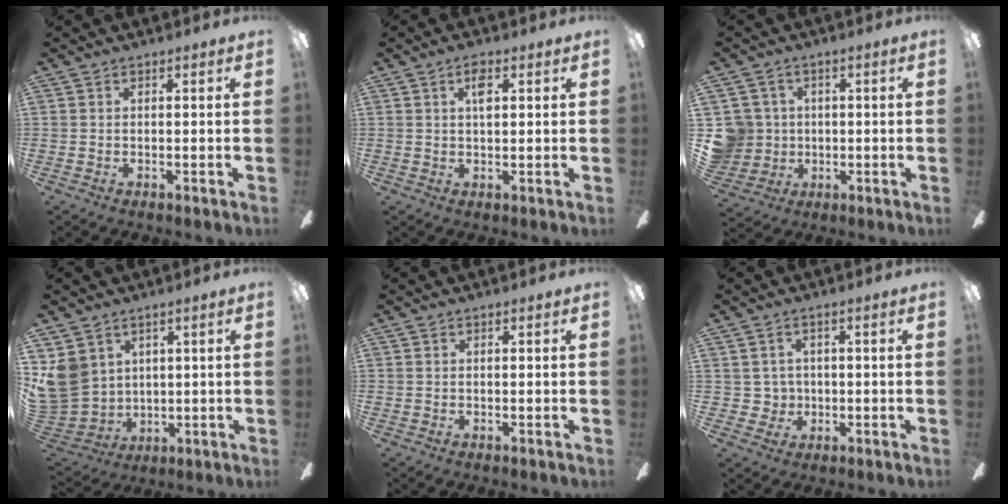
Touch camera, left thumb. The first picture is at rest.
{"total": 3.9, "force": [1.7, 1.9, 3.0], "torque": [-0.050, 0.001, 0.024]}
{"total": 8.0, "force": [0.9, 7.9, 1.2], "torque": [-0.056, 0.002, 0.026]}
{"total": 9.7, "force": [4.4, 8.4, 2.4], "torque": [-0.088, -0.027, 0.090]}
{"total": 0.0}
{"total": 3.5, "force": [0.7, 3.4, 0.1], "torque": [-0.007, 0.004, 0.011]}